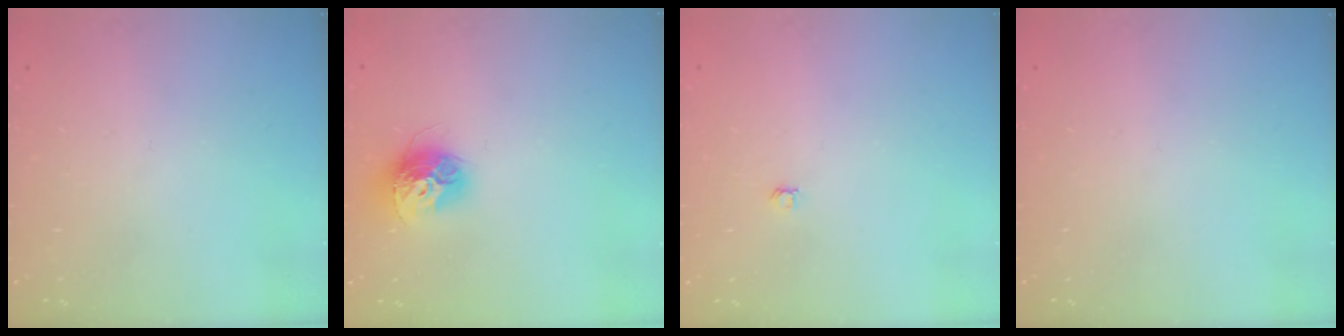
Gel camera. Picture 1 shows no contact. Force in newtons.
{"total": 12.2, "press": 12.1, "slide": 1.0}
{"total": 3.0, "press": 3.0, "slide": 0.4}
{"total": 0.0}